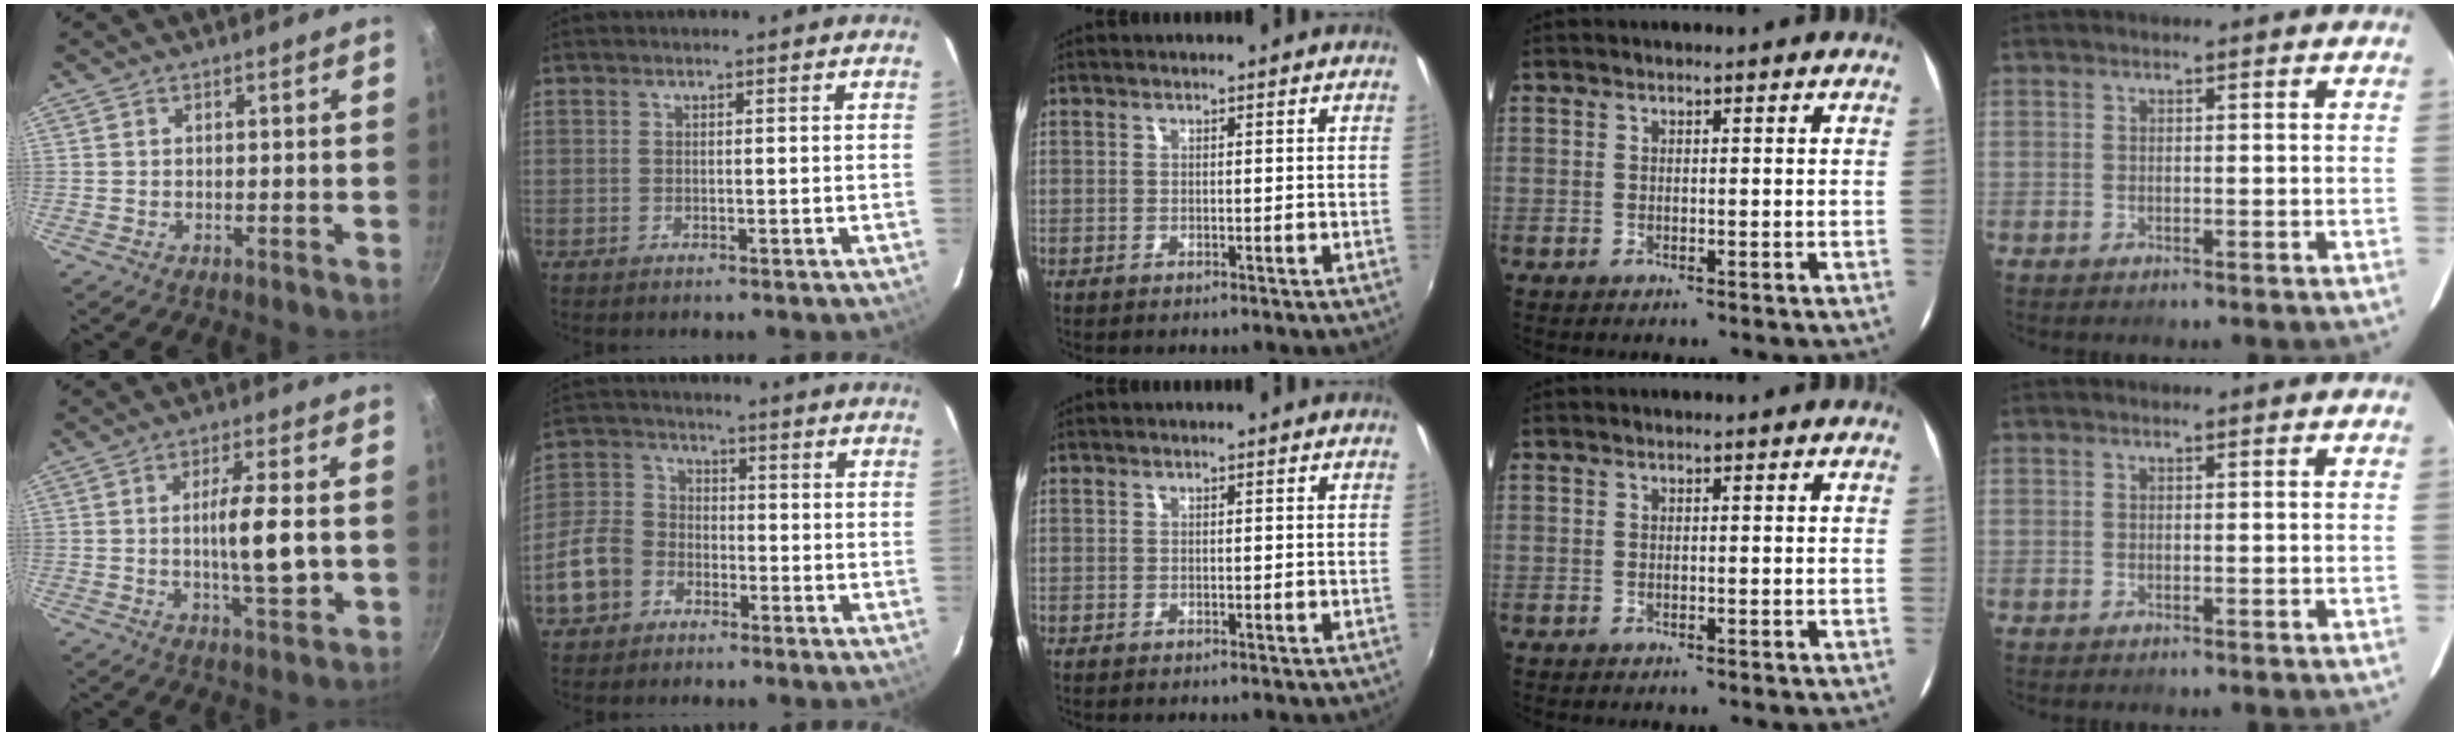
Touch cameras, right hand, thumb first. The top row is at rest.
{"thumb": {"total": 8.9, "force": [-0.6, 2.0, 8.7], "torque": [-0.145, 0.003, -0.011]}, "index": {"total": 9.3, "force": [-4.5, 7.3, 3.6], "torque": [-0.087, 0.028, -0.084]}}